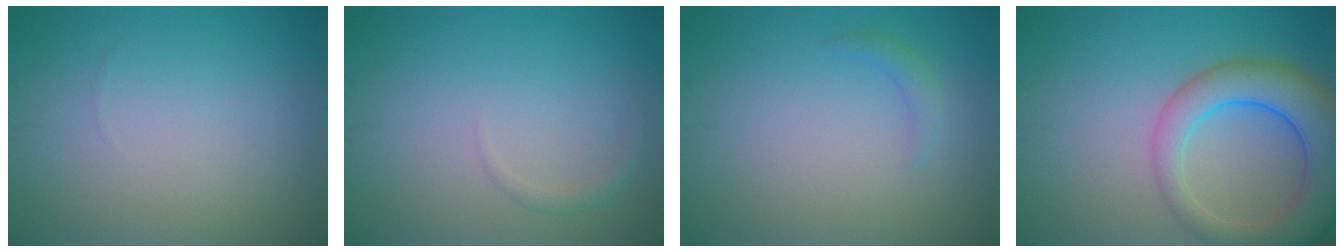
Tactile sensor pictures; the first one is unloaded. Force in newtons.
{"total": 0.8, "press": 0.8, "slide": 0.0}
{"total": 1.0, "press": 1.0, "slide": 0.1}
{"total": 7.3, "press": 7.2, "slide": 0.6}